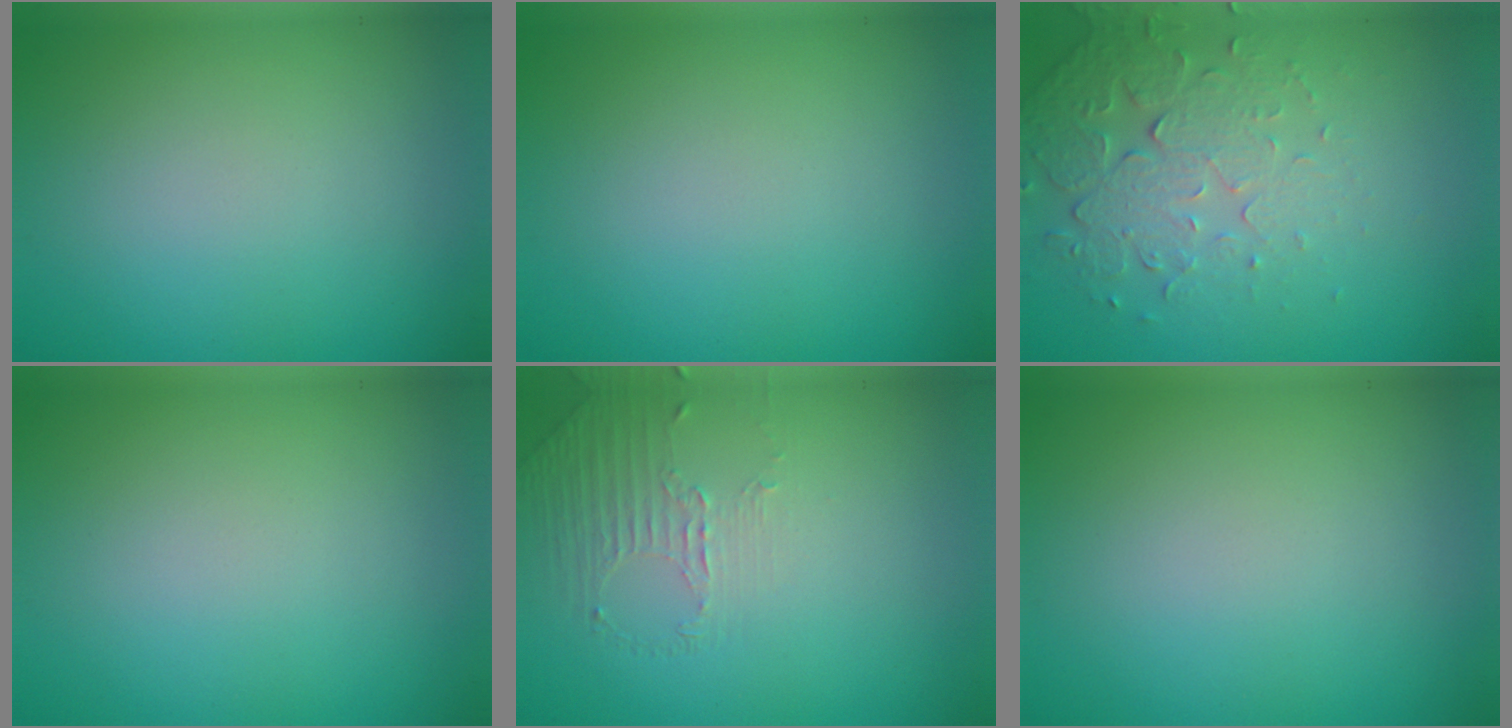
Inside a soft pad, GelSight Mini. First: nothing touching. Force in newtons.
{"total": 0.0}
{"total": 5.0, "press": 3.3, "slide": 3.7}
{"total": 0.0}
{"total": 1.4, "press": 0.6, "slide": 1.2}
{"total": 0.0}